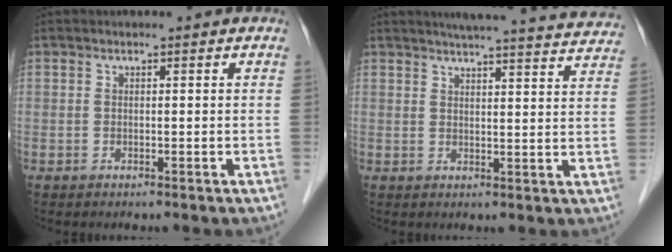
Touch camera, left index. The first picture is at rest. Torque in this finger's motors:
{"motor_torque": [0.46, -0.87, -0.02, -0.01]}